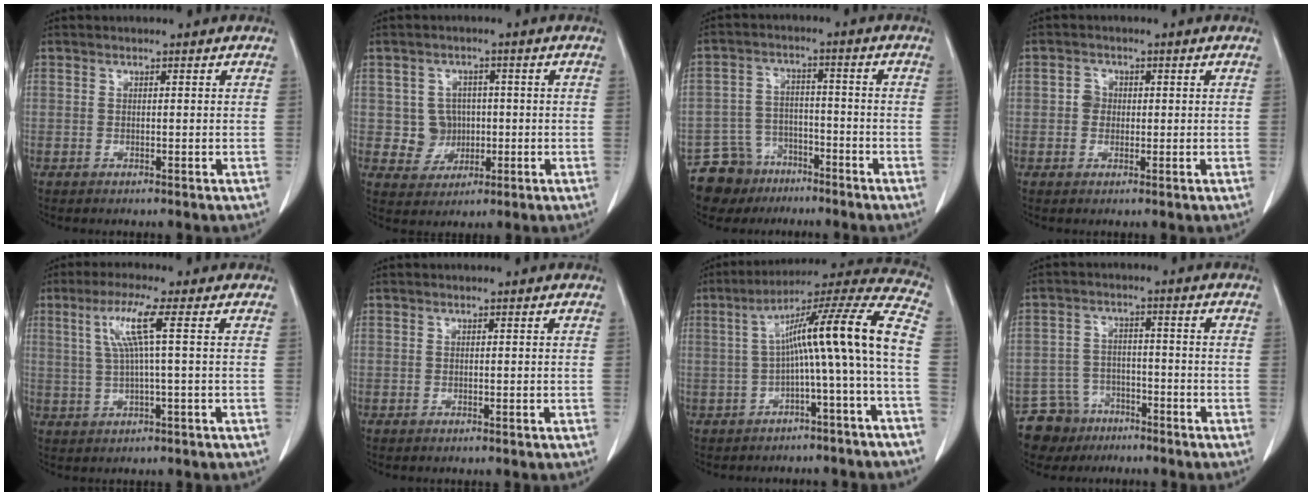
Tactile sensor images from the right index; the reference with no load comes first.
{"total": 4.8, "force": [0.0, 4.7, 1.2], "torque": [-0.011, 0.011, 0.007]}
{"total": 8.2, "force": [-6.0, 5.6, 0.3], "torque": [-0.008, 0.023, -0.103]}
{"total": 2.1, "force": [0.1, 1.9, 0.8], "torque": [-0.008, 0.005, -0.001]}
{"total": 6.1, "force": [1.7, -0.8, 5.8], "torque": [-0.118, 0.012, 0.039]}
{"total": 0.0}
{"total": 14.2, "force": [-1.5, -1.3, 14.1], "torque": [-0.203, 0.041, -0.029]}
{"total": 6.7, "force": [-4.9, 4.7, -0.1], "torque": [0.003, 0.009, -0.086]}